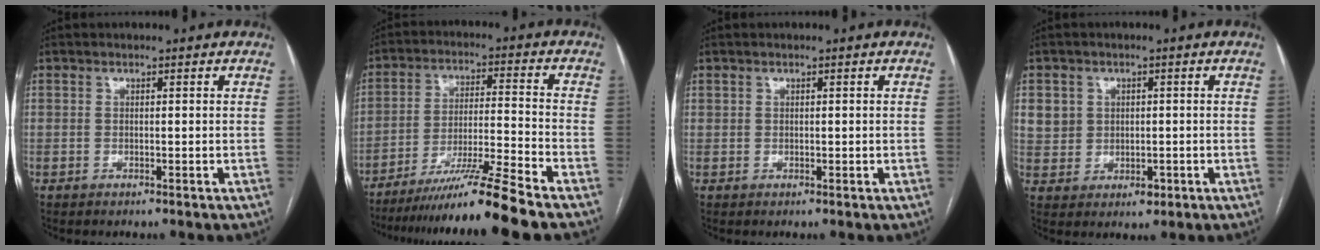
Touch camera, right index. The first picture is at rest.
{"total": 12.4, "force": [-10.1, -2.9, 6.6], "torque": [-0.103, -0.021, -0.175]}
{"total": 0.7, "force": [0.4, 0.6, 0.2], "torque": [0.001, 0.003, 0.008]}
{"total": 5.6, "force": [0.9, 5.3, 1.7], "torque": [-0.026, 0.006, 0.026]}